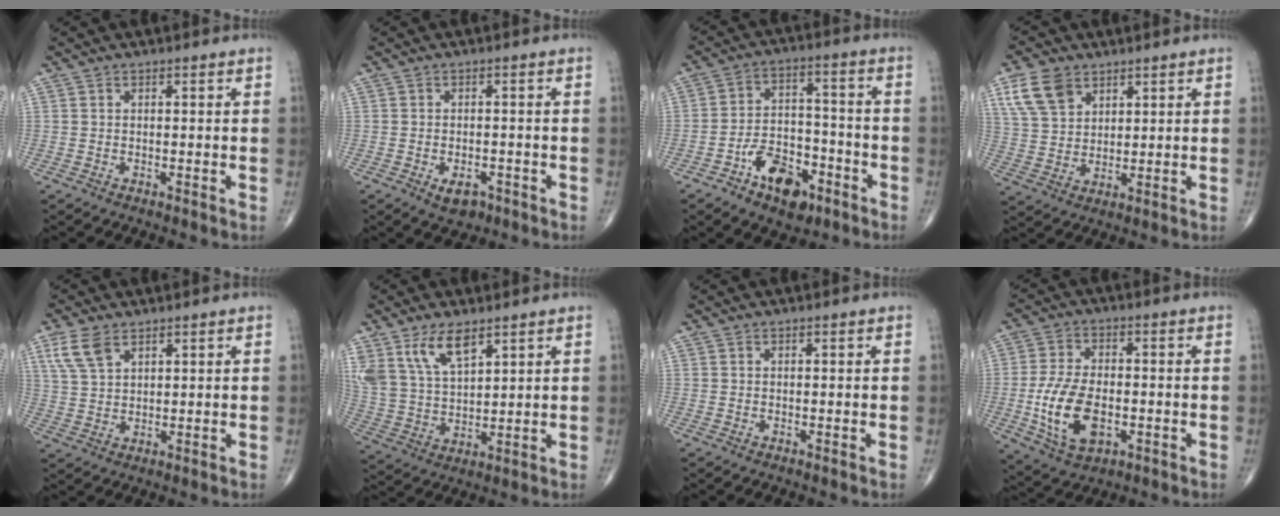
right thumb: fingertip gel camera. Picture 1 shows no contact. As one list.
[{"total": 3.8, "force": [-1.8, 2.4, 2.4], "torque": [-0.028, 0.005, -0.023]}, {"total": 12.4, "force": [-6.8, 6.9, 7.7], "torque": [-0.095, 0.045, -0.110]}, {"total": 8.9, "force": [4.8, 5.8, 4.7], "torque": [-0.080, -0.012, 0.099]}, {"total": 6.1, "force": [3.5, 3.2, 3.9], "torque": [-0.078, -0.007, 0.077]}, {"total": 11.2, "force": [6.8, 5.1, 7.2], "torque": [-0.133, -0.022, 0.146]}, {"total": 0.0}, {"total": 12.6, "force": [-2.7, 7.2, 9.9], "torque": [-0.186, 0.002, -0.042]}]